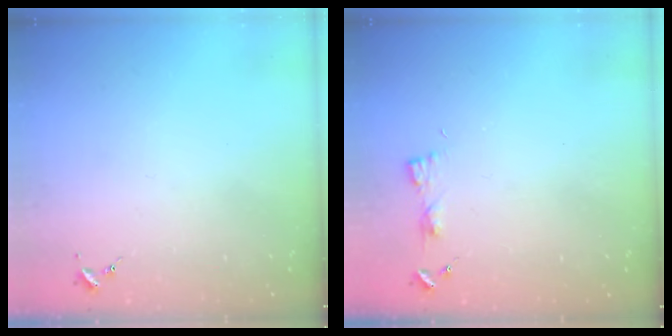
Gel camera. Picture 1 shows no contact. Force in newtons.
{"total": 2.9, "press": 2.8, "slide": 0.3}